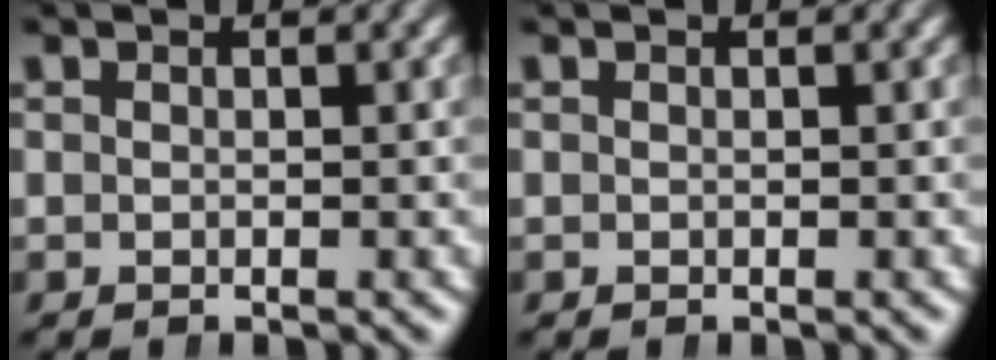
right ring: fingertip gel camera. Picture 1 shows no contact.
{"total": 0.0}